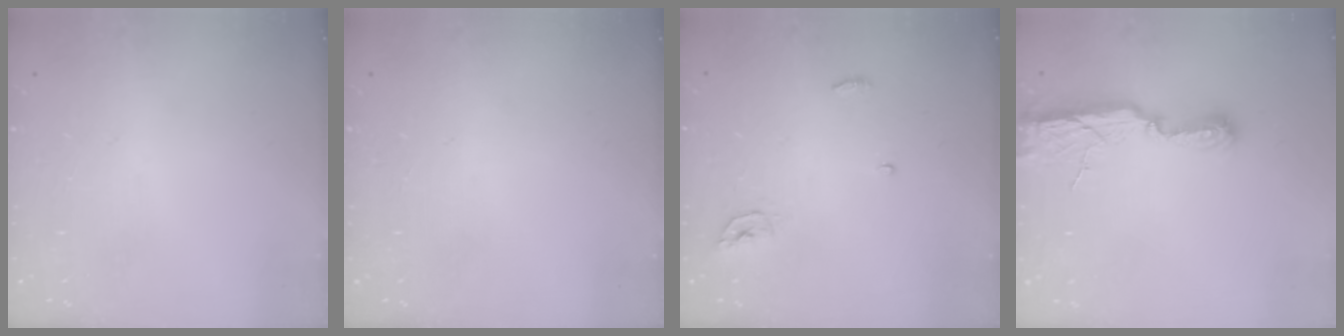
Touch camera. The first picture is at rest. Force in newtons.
{"total": 0.0}
{"total": 4.3, "press": 4.3, "slide": 0.3}
{"total": 10.6, "press": 9.3, "slide": 5.2}